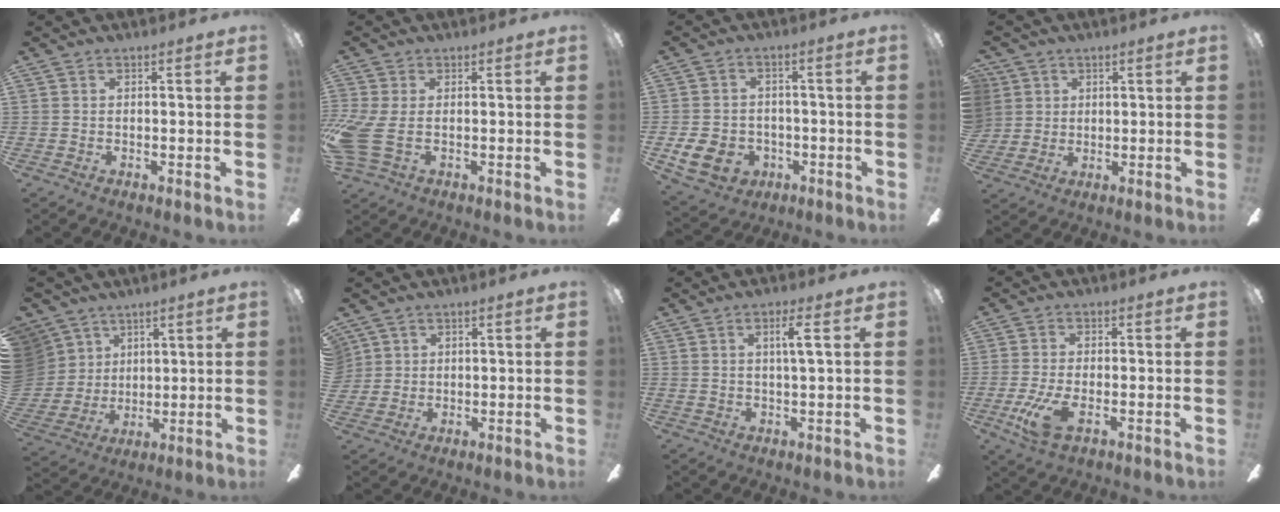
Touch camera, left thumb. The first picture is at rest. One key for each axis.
{"total": 7.9, "fx": -0.9, "fy": 4.1, "fz": 6.7, "tx": -0.155, "ty": -0.010, "tz": -0.014}
{"total": 9.2, "fx": -3.0, "fy": 7.4, "fz": 4.5, "tx": -0.107, "ty": 0.016, "tz": -0.053}
{"total": 5.0, "fx": 1.9, "fy": 4.7, "fz": 0.3, "tx": -0.018, "ty": 0.005, "tz": 0.038}
{"total": 10.9, "fx": 4.8, "fy": 9.5, "fz": 2.4, "tx": -0.085, "ty": -0.026, "tz": 0.100}
{"total": 2.9, "fx": 1.5, "fy": 2.5, "fz": 0.0, "tx": -0.009, "ty": 0.006, "tz": 0.030}
{"total": 4.0, "fx": 1.4, "fy": 0.4, "fz": 3.8, "tx": -0.070, "ty": 0.002, "tz": 0.016}
{"total": 8.3, "fx": -2.6, "fy": 3.4, "fz": 7.1, "tx": -0.155, "ty": -0.006, "tz": -0.046}